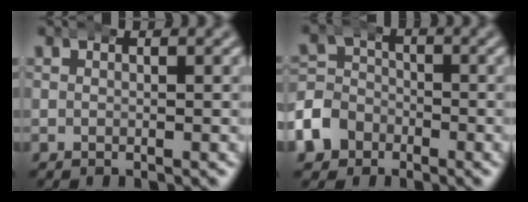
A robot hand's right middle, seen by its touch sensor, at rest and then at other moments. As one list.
[{"total": 5.1, "force": [-2.5, 4.4, 1.1], "torque": [-0.039, -0.015, -0.043]}]